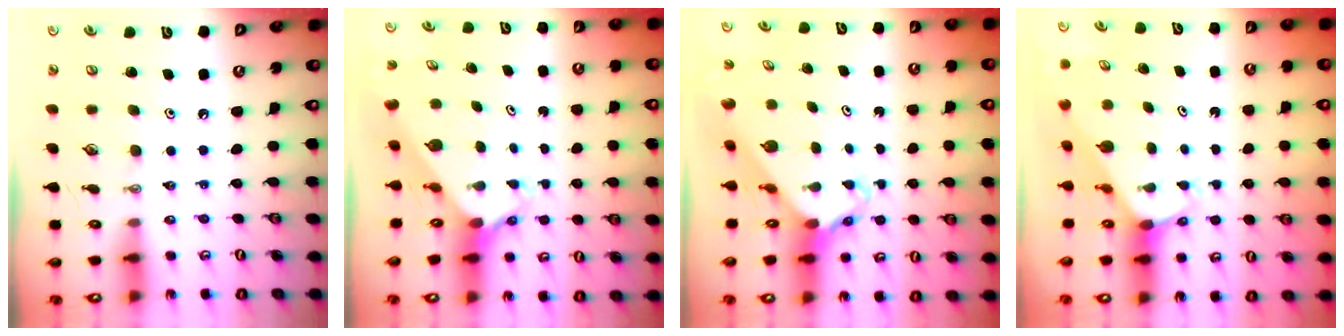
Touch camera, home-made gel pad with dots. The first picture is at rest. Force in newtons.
{"total": 2.7, "press": 2.7, "slide": 0.3}
{"total": 2.8, "press": 2.8, "slide": 0.2}
{"total": 2.9, "press": 2.9, "slide": 0.0}